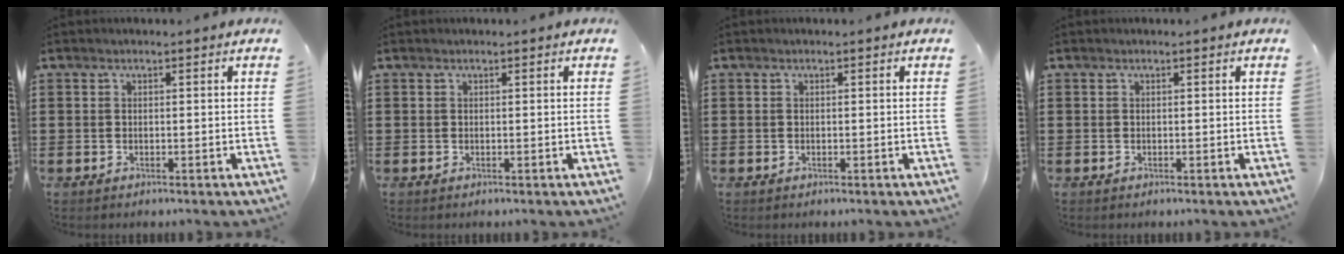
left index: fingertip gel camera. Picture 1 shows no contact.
{"total": 0.0}
{"total": 0.0}
{"total": 0.0}